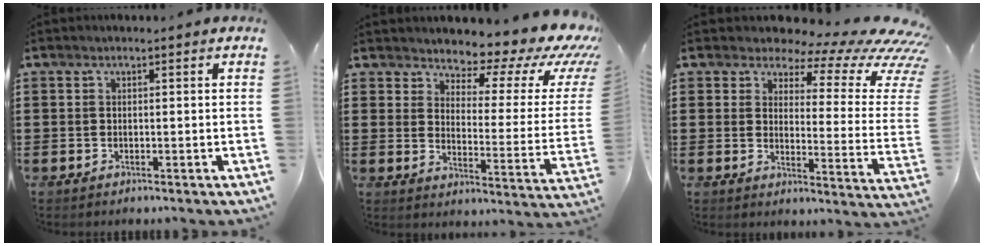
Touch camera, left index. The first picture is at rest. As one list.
[{"total": 6.3, "force": [5.4, 2.1, 2.6], "torque": [-0.048, -0.049, 0.086]}, {"total": 7.3, "force": [5.4, 2.5, 4.2], "torque": [-0.082, -0.045, 0.092]}]